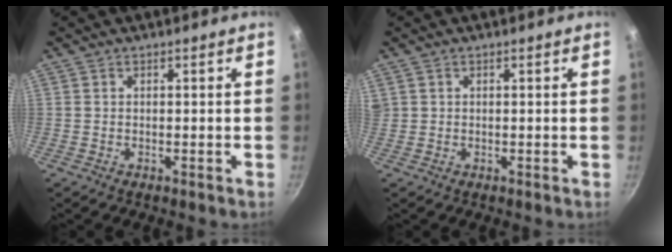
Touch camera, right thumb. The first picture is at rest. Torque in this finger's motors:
{"motor_torque": [-0.28, 0.35, 0.23, -0.21, 0.13]}